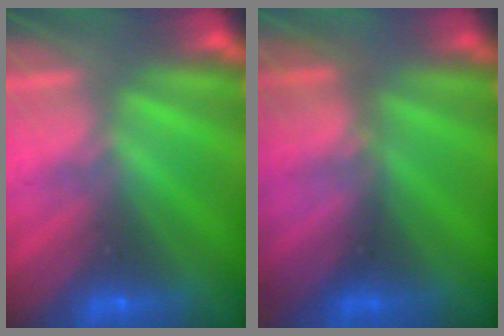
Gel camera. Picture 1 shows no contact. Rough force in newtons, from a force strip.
{"total": 2.7}